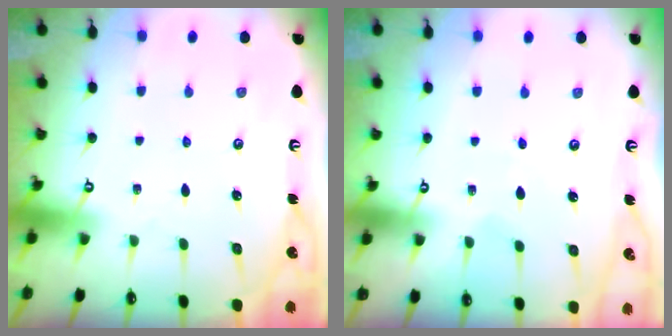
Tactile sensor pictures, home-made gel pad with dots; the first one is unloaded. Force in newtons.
{"total": 2.7, "press": 2.7, "slide": 0.3}